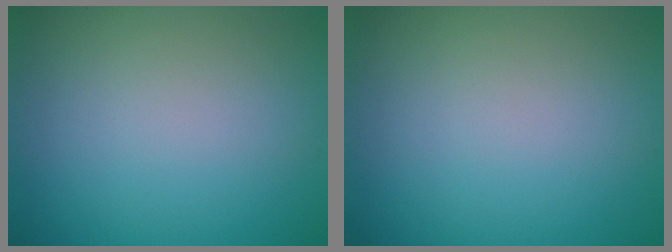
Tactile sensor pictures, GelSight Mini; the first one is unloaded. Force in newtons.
{"total": 0.0}